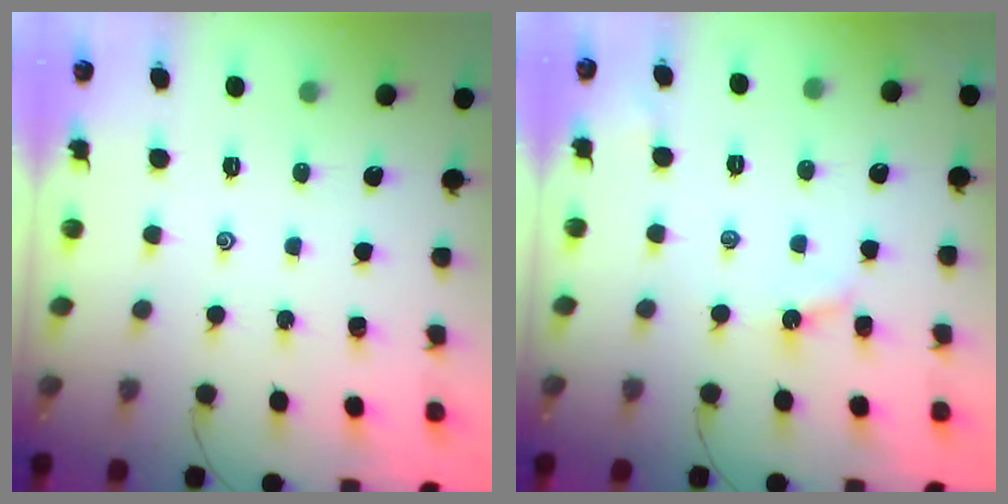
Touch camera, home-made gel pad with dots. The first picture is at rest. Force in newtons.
{"total": 3.3, "press": 3.3, "slide": 0.4}